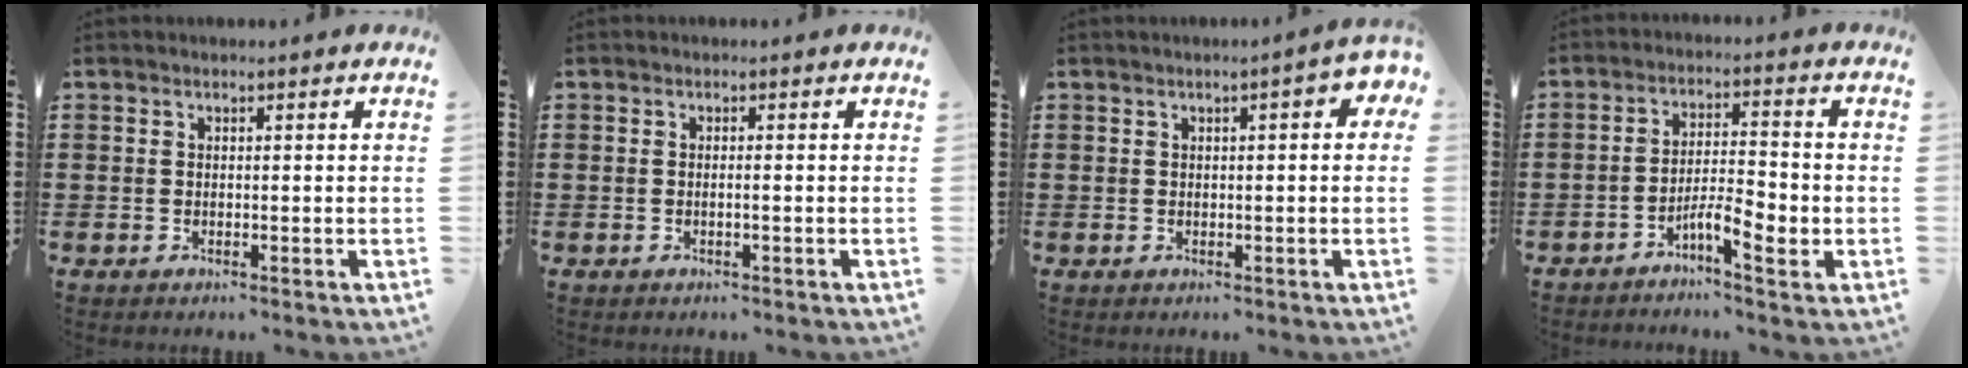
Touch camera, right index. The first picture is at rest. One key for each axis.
{"total": 0.7, "fx": -0.4, "fy": -0.1, "fz": 0.6, "tx": -0.012, "ty": -0.004, "tz": -0.007}
{"total": 1.7, "fx": 0.2, "fy": 0.3, "fz": 1.7, "tx": -0.032, "ty": 0.000, "tz": 0.004}
{"total": 5.6, "fx": -3.0, "fy": 1.2, "fz": 4.6, "tx": -0.078, "ty": 0.002, "tz": -0.055}